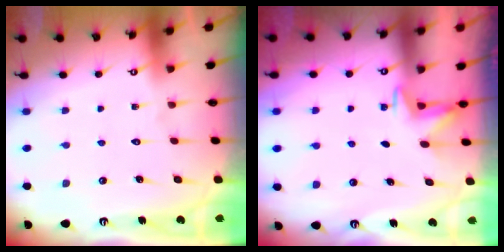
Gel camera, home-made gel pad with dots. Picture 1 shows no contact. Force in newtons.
{"total": 2.1, "press": 1.8, "slide": 1.1}